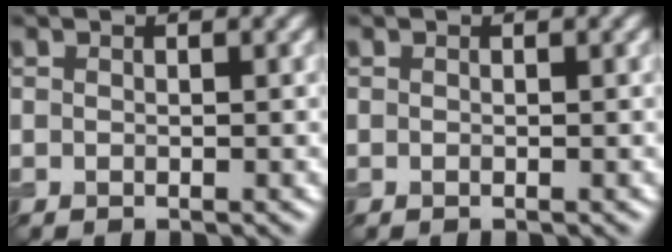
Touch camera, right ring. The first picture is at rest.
{"total": 0.0}